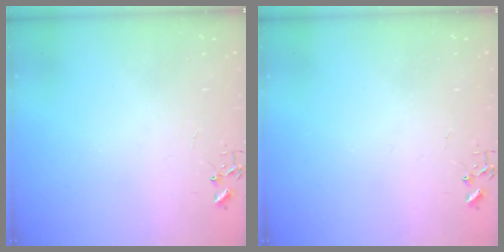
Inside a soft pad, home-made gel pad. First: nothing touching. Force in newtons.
{"total": 0.0}